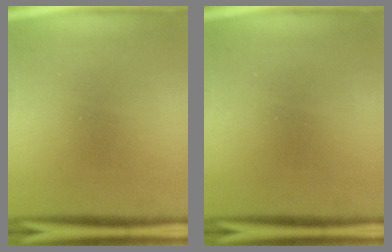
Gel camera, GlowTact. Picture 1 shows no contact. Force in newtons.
{"total": 0.0}